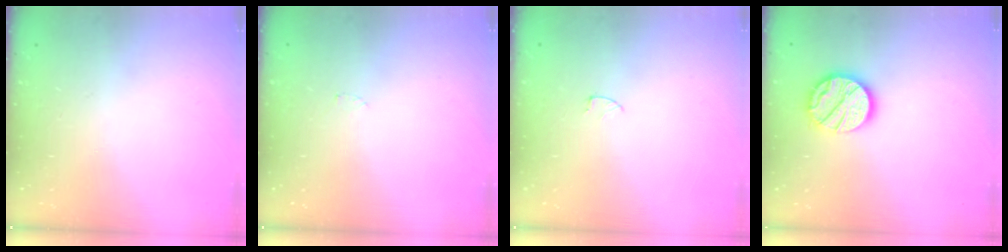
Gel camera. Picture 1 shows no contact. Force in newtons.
{"total": 2.3, "press": 2.3, "slide": 0.2}
{"total": 2.6, "press": 2.6, "slide": 0.2}
{"total": 13.5, "press": 13.5, "slide": 1.2}